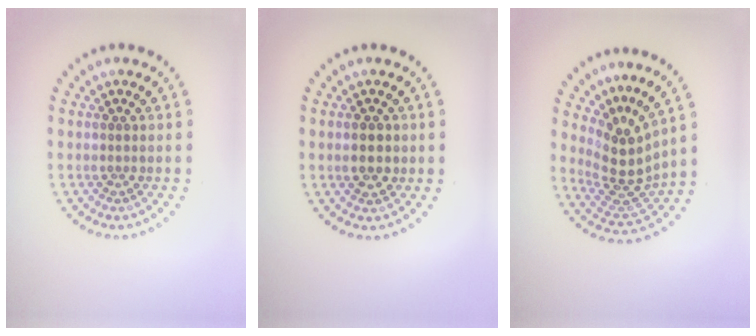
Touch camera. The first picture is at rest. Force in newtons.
{"total": 2.3, "press": 2.3, "slide": 0.1}
{"total": 3.8, "press": 2.7, "slide": 2.6}